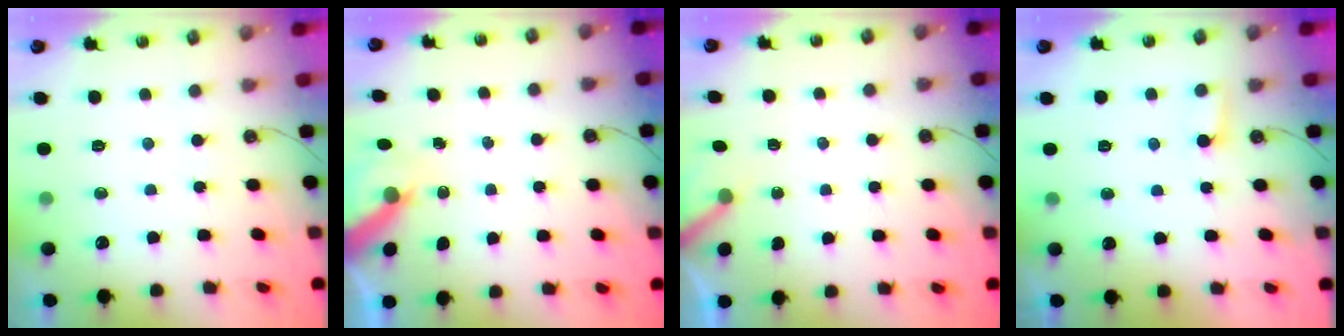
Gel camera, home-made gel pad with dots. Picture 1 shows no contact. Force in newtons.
{"total": 6.0, "press": 6.0, "slide": 0.7}
{"total": 2.8, "press": 2.8, "slide": 0.3}
{"total": 4.6, "press": 4.6, "slide": 0.4}